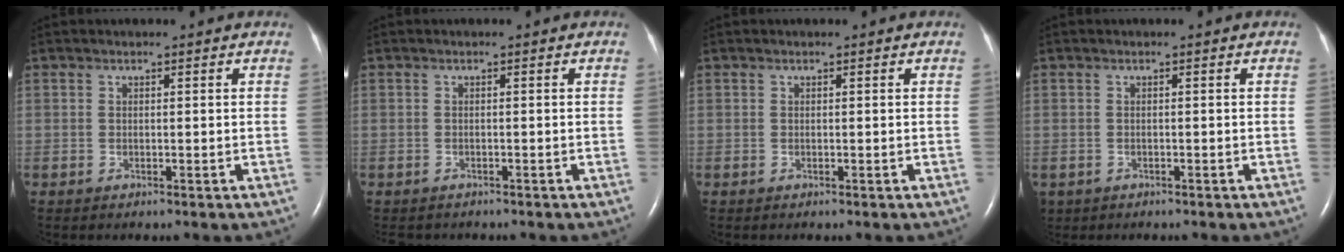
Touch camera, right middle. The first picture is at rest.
{"total": 3.1, "force": [-2.7, 1.4, 0.8], "torque": [-0.013, -0.003, -0.031]}
{"total": 0.0}
{"total": 2.2, "force": [-1.5, 1.6, 0.5], "torque": [-0.014, -0.001, -0.021]}